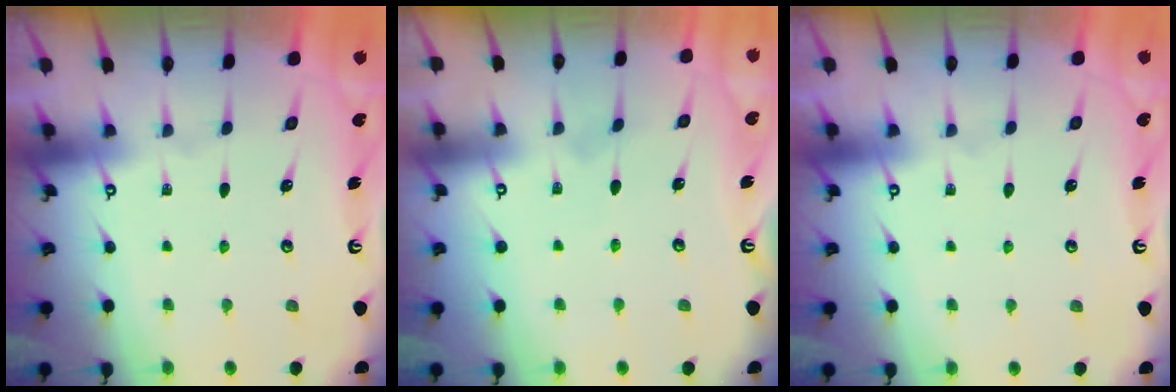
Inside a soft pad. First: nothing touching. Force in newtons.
{"total": 1.2, "press": 1.2, "slide": 0.2}
{"total": 1.8, "press": 1.8, "slide": 0.1}